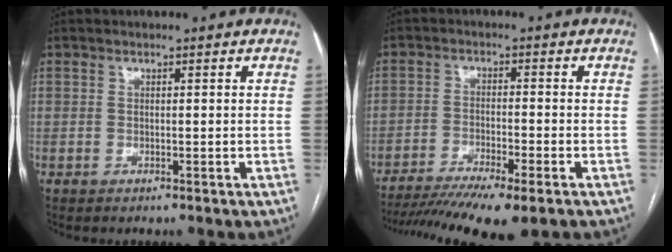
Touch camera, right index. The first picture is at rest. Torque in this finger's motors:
{"motor_torque": [1.18, -0.96, 0.53, 0.12]}